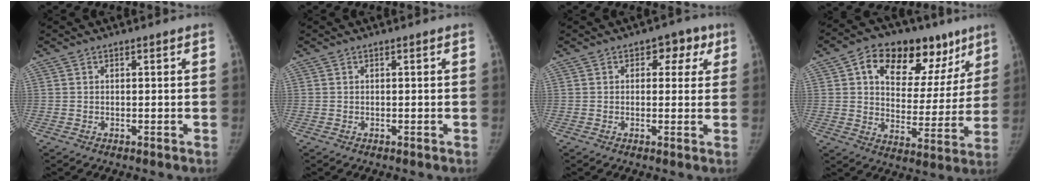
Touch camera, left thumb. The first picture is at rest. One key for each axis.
{"total": 0.0}
{"total": 5.5, "fx": 2.1, "fy": 3.9, "fz": 3.3, "tx": 0.004, "ty": 0.000, "tz": 0.017}
{"total": 22.6, "fx": 11.6, "fy": 13.5, "fz": 14.0, "tx": -0.151, "ty": 0.000, "tz": 0.176}